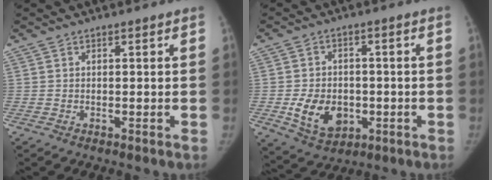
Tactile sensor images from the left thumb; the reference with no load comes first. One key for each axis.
{"total": 9.8, "fx": -2.2, "fy": 7.4, "fz": 6.1, "tx": -0.078, "ty": 0.004, "tz": -0.026}